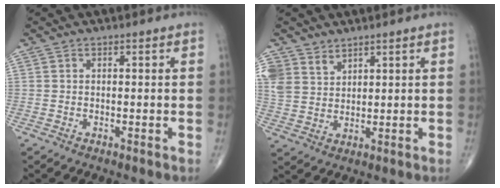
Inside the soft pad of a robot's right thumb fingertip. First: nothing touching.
{"total": 6.5, "force": [4.6, 4.3, 1.5], "torque": [-0.017, -0.022, 0.102]}